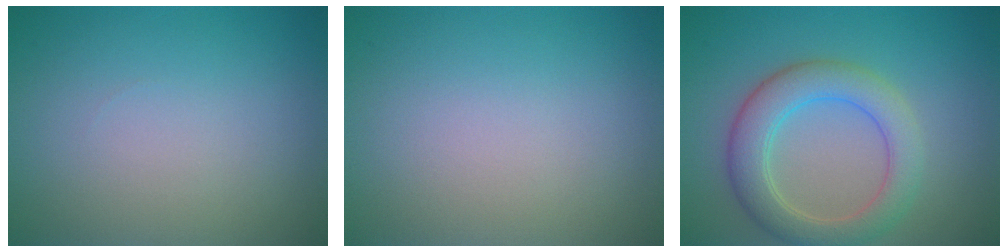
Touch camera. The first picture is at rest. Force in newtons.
{"total": 0.0}
{"total": 5.0, "press": 5.0, "slide": 0.2}